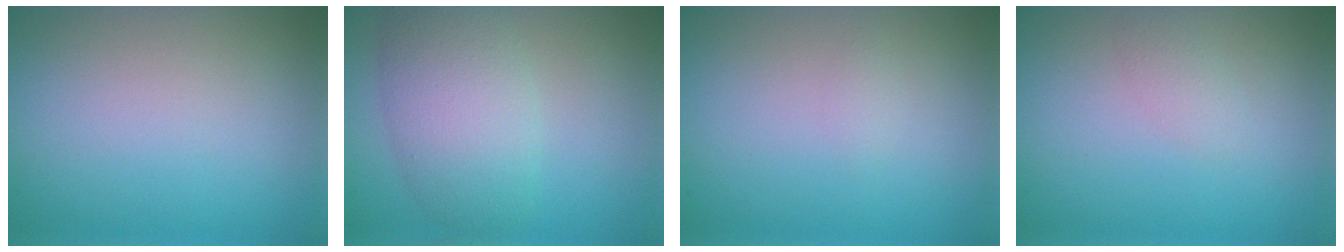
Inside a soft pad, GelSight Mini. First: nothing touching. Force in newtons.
{"total": 5.9, "press": 5.9, "slide": 0.2}
{"total": 0.5, "press": 0.5, "slide": 0.1}
{"total": 1.1, "press": 1.1, "slide": 0.1}